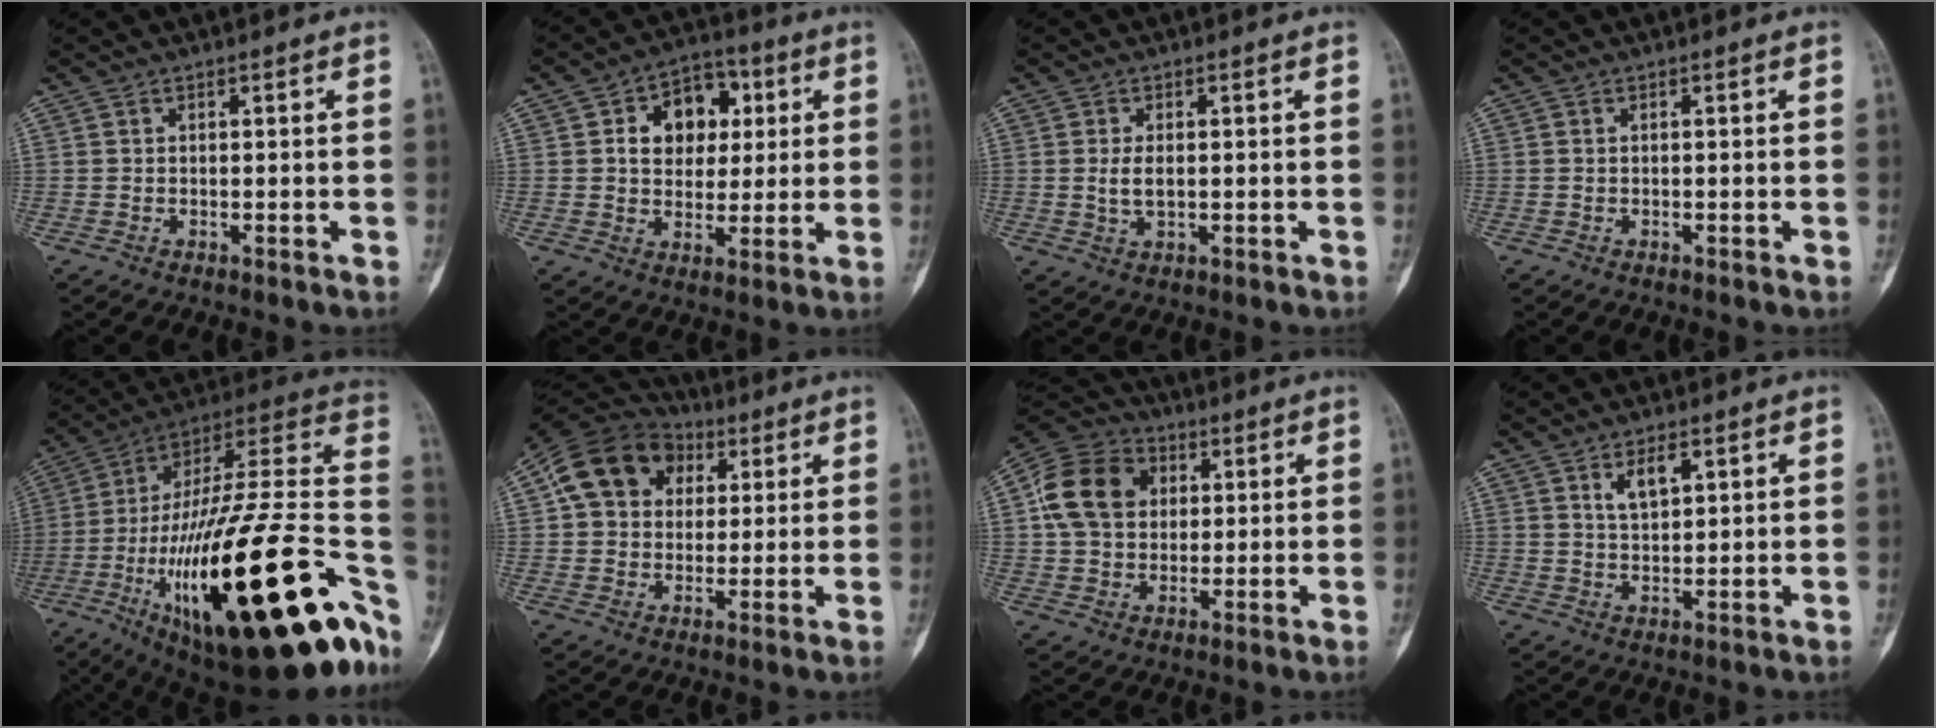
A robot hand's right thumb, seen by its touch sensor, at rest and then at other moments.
{"total": 11.8, "force": [3.0, 8.7, 7.3], "torque": [-0.066, 0.006, 0.044]}
{"total": 3.3, "force": [0.3, 1.8, 2.8], "torque": [-0.055, -0.006, 0.008]}
{"total": 0.0}
{"total": 45.6, "force": [-13.8, 14.3, 41.0], "torque": [-0.568, 0.052, -0.219]}
{"total": 15.0, "force": [4.1, 12.1, 7.9], "torque": [-0.120, 0.017, 0.062]}
{"total": 14.2, "force": [2.7, 11.4, 8.1], "torque": [-0.133, 0.010, 0.040]}
{"total": 4.7, "force": [2.2, 2.3, 3.4], "torque": [-0.053, -0.012, 0.042]}